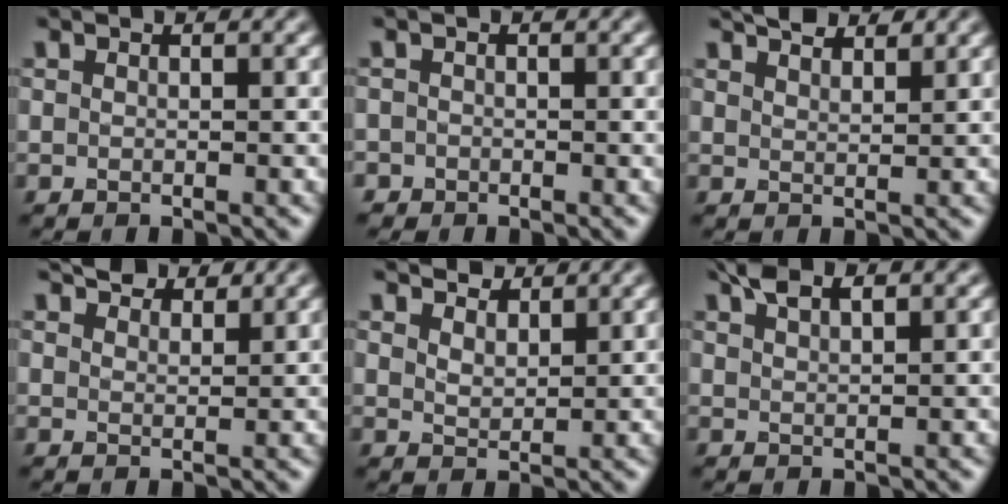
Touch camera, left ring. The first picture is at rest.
{"total": 0.9, "force": [-0.5, 0.8, -0.2], "torque": [0.012, -0.002, -0.012]}
{"total": 3.0, "force": [2.7, 0.6, 1.1], "torque": [-0.016, 0.004, 0.043]}
{"total": 3.0, "force": [2.7, 1.1, 0.9], "torque": [-0.016, 0.008, 0.041]}
{"total": 3.0, "force": [2.6, 1.2, 1.0], "torque": [-0.028, -0.002, 0.041]}
{"total": 2.9, "force": [2.0, 1.0, 1.9], "torque": [-0.033, 0.007, 0.036]}